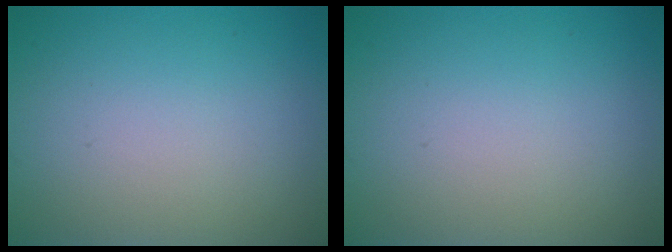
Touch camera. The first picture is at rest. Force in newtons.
{"total": 0.0}